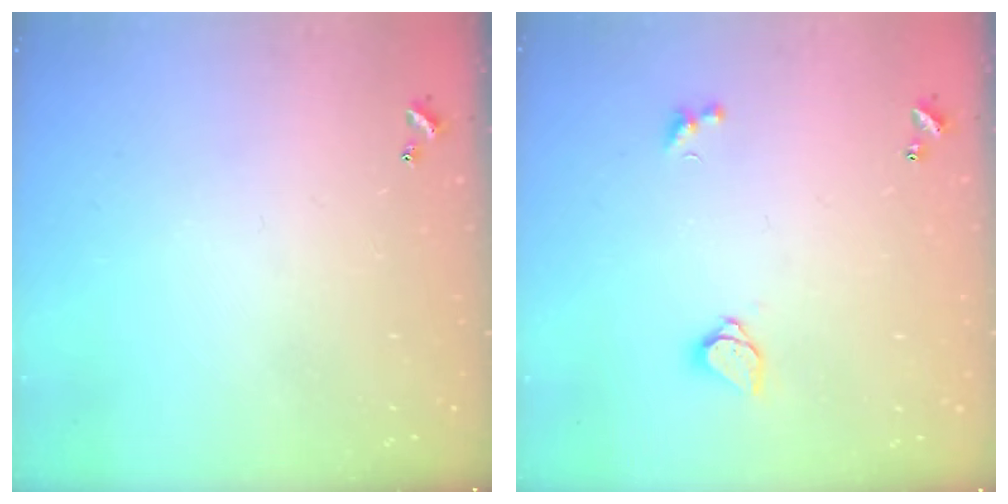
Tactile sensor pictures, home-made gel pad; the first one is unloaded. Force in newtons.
{"total": 1.7, "press": 1.7, "slide": 0.4}